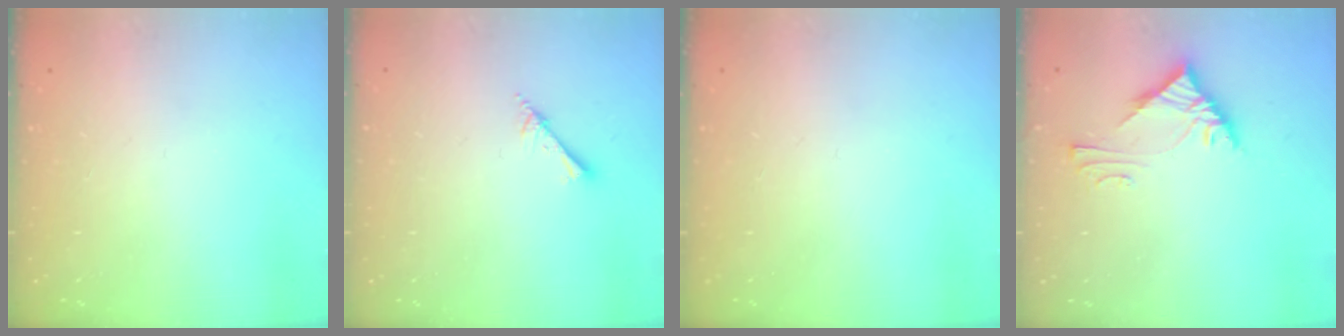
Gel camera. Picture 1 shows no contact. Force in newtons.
{"total": 2.5, "press": 2.5, "slide": 0.2}
{"total": 0.0}
{"total": 5.3, "press": 5.2, "slide": 0.3}